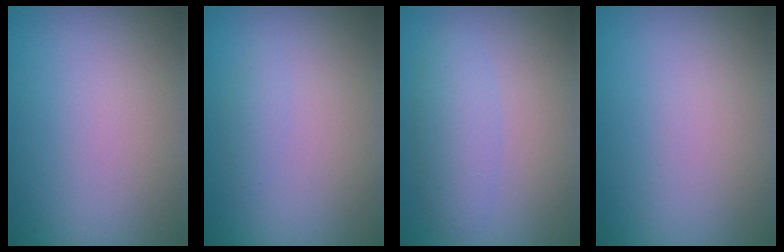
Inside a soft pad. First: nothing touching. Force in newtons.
{"total": 0.7, "press": 0.7, "slide": 0.0}
{"total": 2.7, "press": 2.7, "slide": 0.0}
{"total": 0.0}